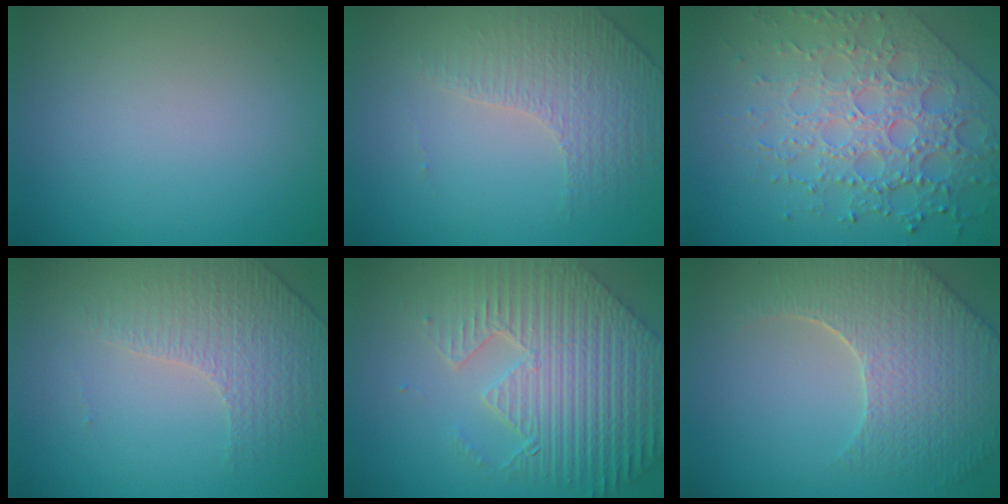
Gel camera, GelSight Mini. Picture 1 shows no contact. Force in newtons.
{"total": 4.4, "press": 3.0, "slide": 3.3}
{"total": 7.3, "press": 5.3, "slide": 4.9}
{"total": 4.3, "press": 2.9, "slide": 3.2}
{"total": 9.3, "press": 6.5, "slide": 6.6}
{"total": 7.0, "press": 5.5, "slide": 4.3}